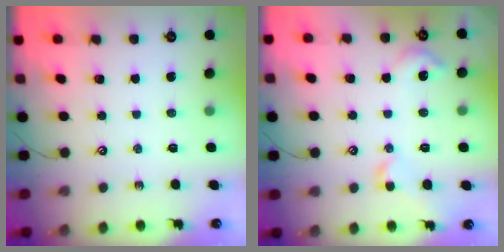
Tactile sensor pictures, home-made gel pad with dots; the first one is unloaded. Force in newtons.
{"total": 4.3, "press": 4.2, "slide": 0.7}